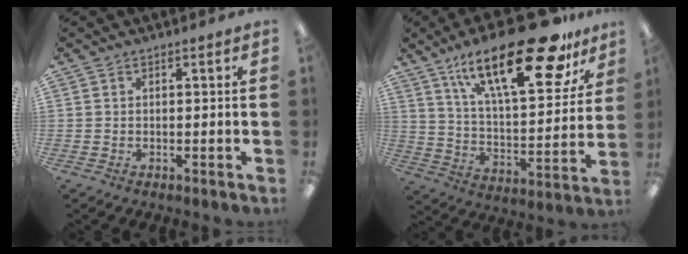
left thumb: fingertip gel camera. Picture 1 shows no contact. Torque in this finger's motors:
{"motor_torque": [0.37, 0.46, 1.56, -1.21, 0.22]}